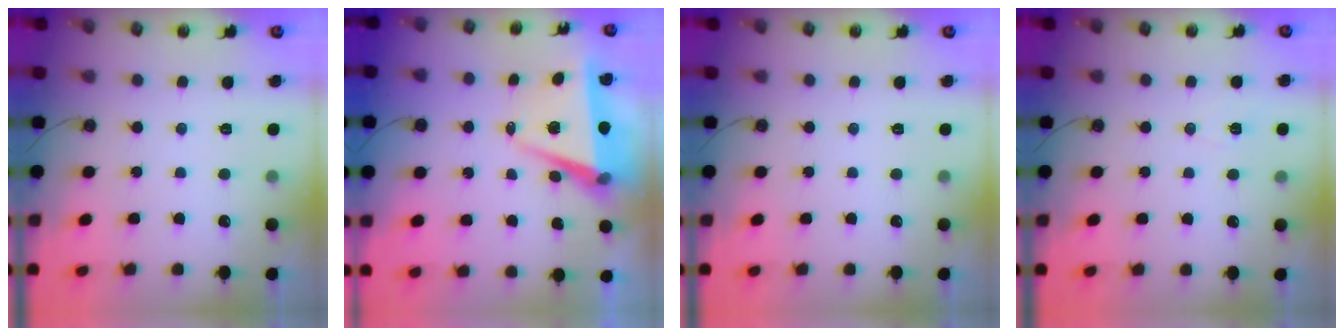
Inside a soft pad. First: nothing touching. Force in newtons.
{"total": 7.5, "press": 6.1, "slide": 4.4}
{"total": 0.0}
{"total": 3.7, "press": 3.5, "slide": 1.2}